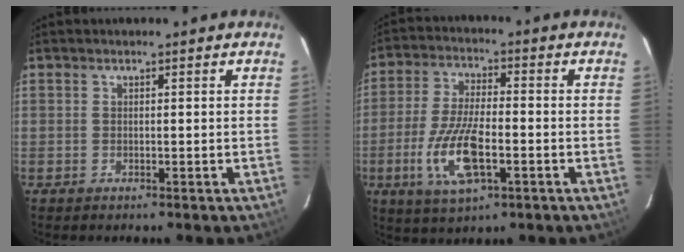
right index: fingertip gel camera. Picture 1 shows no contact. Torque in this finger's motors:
{"motor_torque": [1.60, -0.54, 0.69, 0.11]}